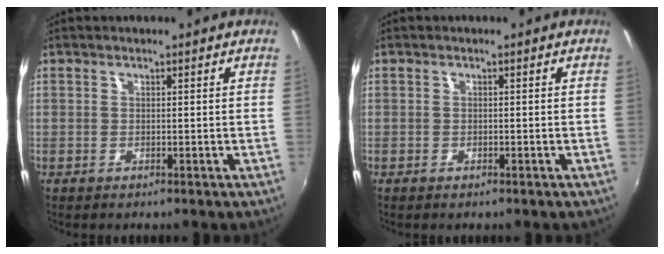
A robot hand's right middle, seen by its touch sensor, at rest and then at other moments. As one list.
[{"total": 0.9, "force": [-0.7, 0.4, 0.4], "torque": [-0.007, -0.002, -0.012]}]